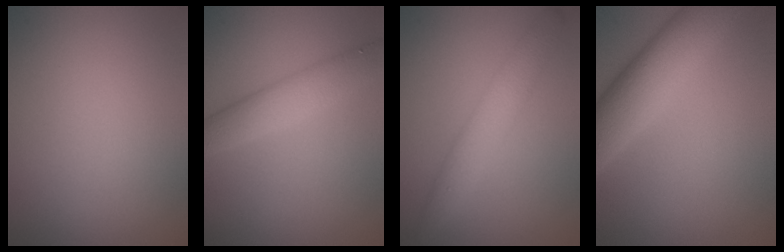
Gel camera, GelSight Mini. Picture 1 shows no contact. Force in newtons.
{"total": 3.8, "press": 3.8, "slide": 0.3}
{"total": 3.4, "press": 3.4, "slide": 0.1}
{"total": 7.4, "press": 7.4, "slide": 0.3}